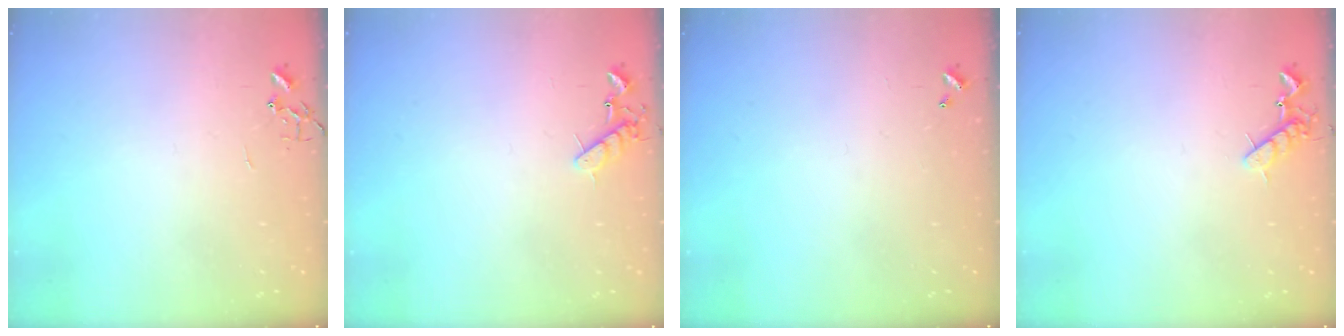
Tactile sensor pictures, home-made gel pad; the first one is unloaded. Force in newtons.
{"total": 8.8, "press": 8.8, "slide": 1.0}
{"total": 0.0}
{"total": 7.4, "press": 7.3, "slide": 1.0}